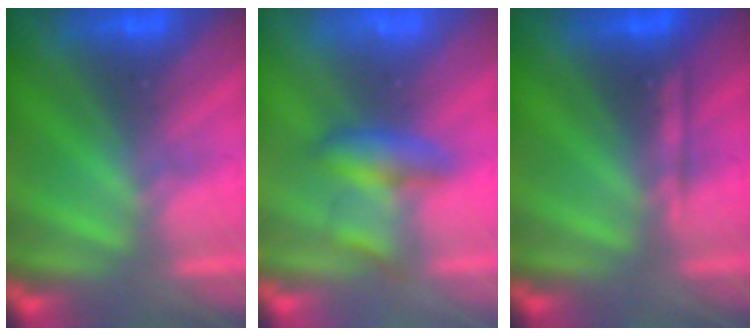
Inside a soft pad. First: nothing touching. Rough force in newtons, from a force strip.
{"total": 2.2}
{"total": 2.1}